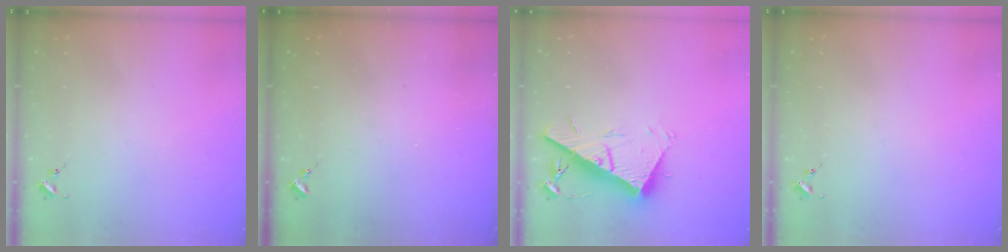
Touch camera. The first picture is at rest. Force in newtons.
{"total": 0.0}
{"total": 17.5, "press": 17.5, "slide": 0.4}
{"total": 0.0}